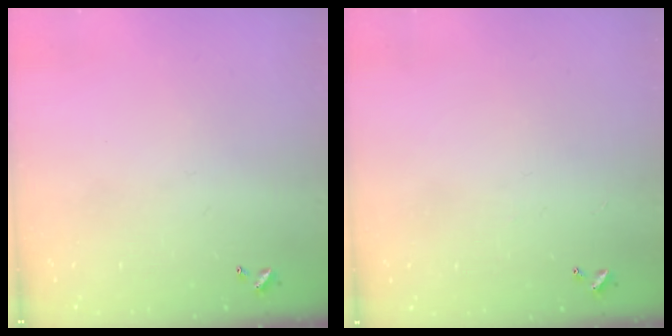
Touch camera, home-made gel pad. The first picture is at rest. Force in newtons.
{"total": 0.6, "press": 0.2, "slide": 0.6}